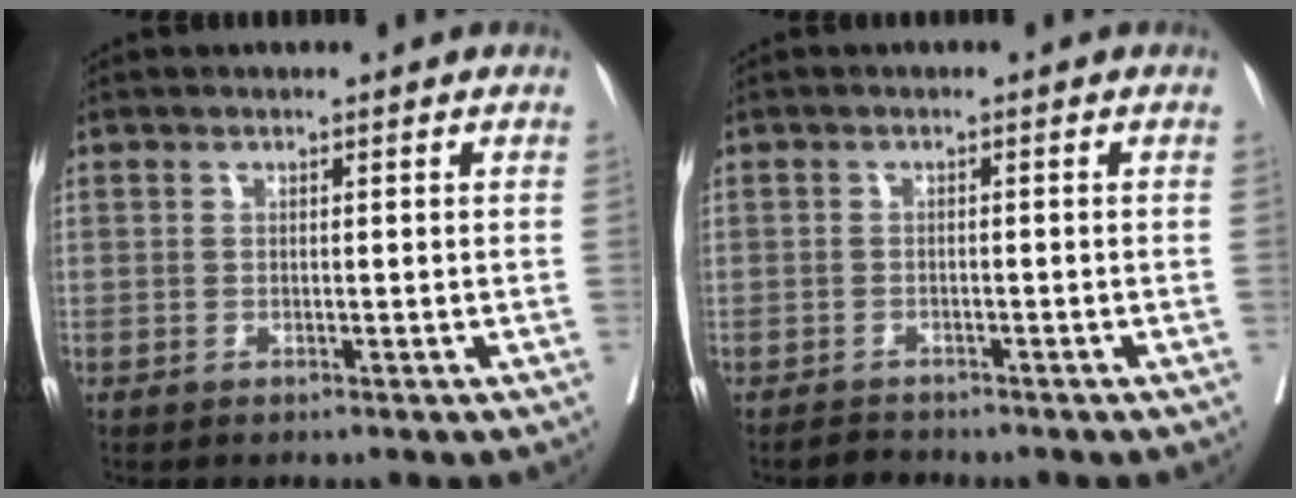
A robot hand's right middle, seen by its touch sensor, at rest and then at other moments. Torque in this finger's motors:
{"motor_torque": [0.31, -0.34, -0.01, 0.00]}